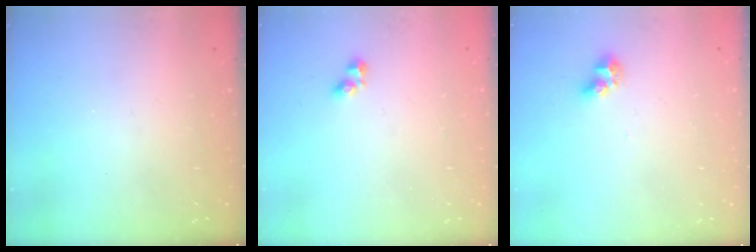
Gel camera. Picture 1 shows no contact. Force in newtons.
{"total": 3.0, "press": 2.9, "slide": 0.9}
{"total": 6.1, "press": 6.1, "slide": 0.2}